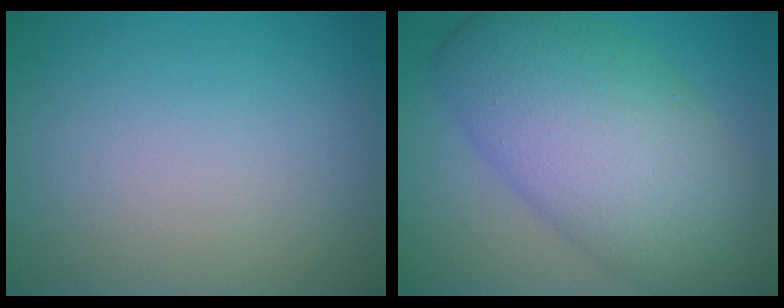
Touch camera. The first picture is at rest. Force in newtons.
{"total": 11.4, "press": 11.4, "slide": 0.3}